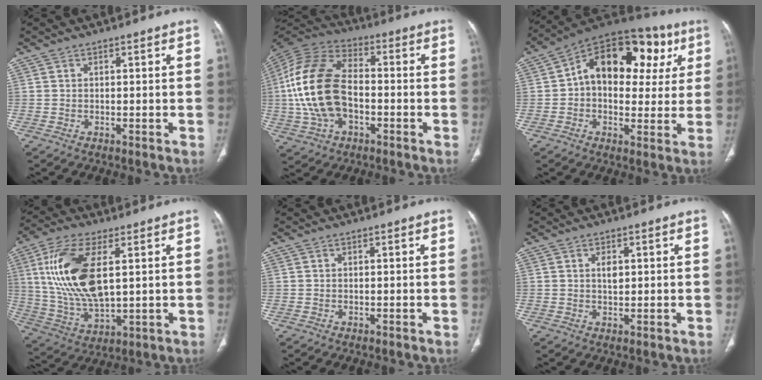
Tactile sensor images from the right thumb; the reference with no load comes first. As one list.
[{"total": 18.7, "force": [-1.8, 11.5, 14.6], "torque": [-0.300, 0.027, -0.036]}, {"total": 21.6, "force": [5.5, 13.7, 15.8], "torque": [-0.181, 0.033, 0.072]}, {"total": 17.6, "force": [3.9, 7.9, 15.2], "torque": [-0.314, -0.015, 0.084]}, {"total": 0.0}, {"total": 2.1, "force": [0.6, 1.1, 1.6], "torque": [-0.022, -0.002, 0.011]}]